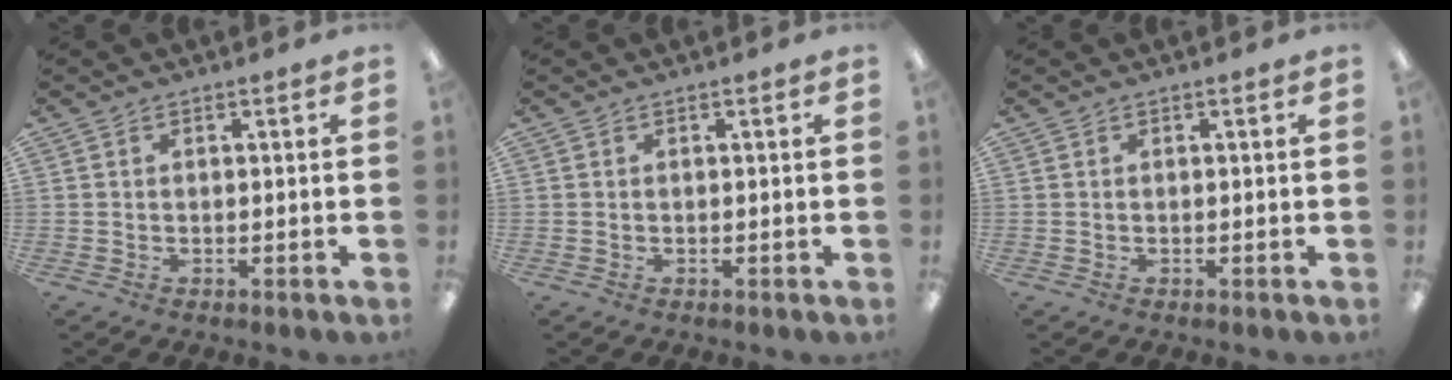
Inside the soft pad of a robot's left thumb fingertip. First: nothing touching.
{"total": 0.0}
{"total": 0.0}